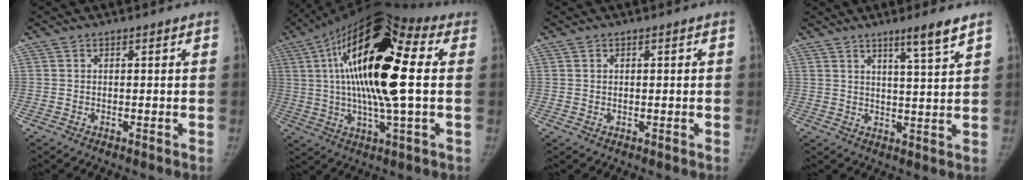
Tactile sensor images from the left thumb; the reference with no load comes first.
{"total": 23.7, "force": [2.9, 7.2, 22.4], "torque": [-0.416, 0.014, 0.035]}
{"total": 0.7, "force": [0.2, 0.6, 0.4], "torque": [-0.001, 0.001, 0.005]}
{"total": 6.1, "force": [4.2, -0.4, 4.4], "torque": [-0.067, -0.032, 0.068]}